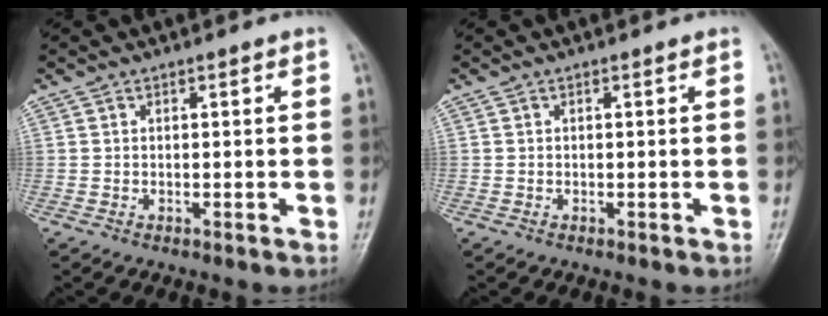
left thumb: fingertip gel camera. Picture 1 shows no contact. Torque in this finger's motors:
{"motor_torque": [0.00, 0.00, 0.00, 0.00, 0.00]}